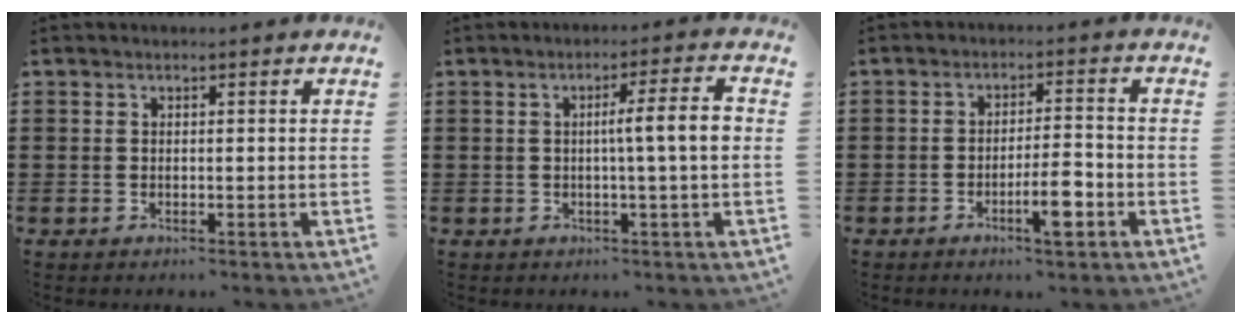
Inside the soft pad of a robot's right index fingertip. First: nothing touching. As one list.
[{"total": 6.0, "force": [0.1, 0.3, 6.0], "torque": [-0.092, -0.007, -0.009]}, {"total": 6.1, "force": [-2.9, 1.2, 5.2], "torque": [-0.088, 0.001, -0.049]}]